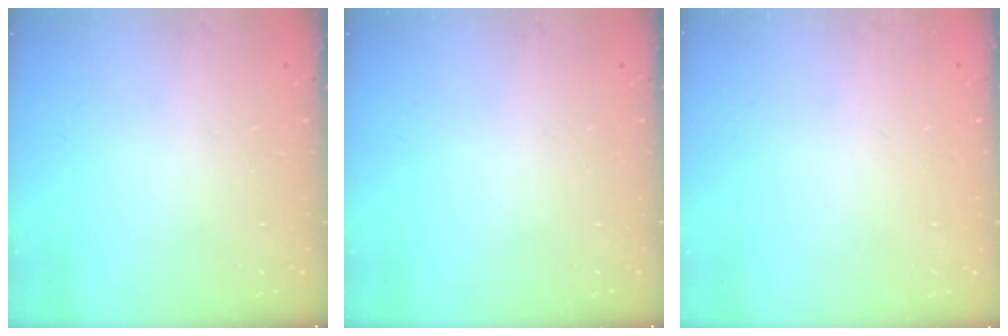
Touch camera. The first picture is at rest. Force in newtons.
{"total": 0.0}
{"total": 0.0}